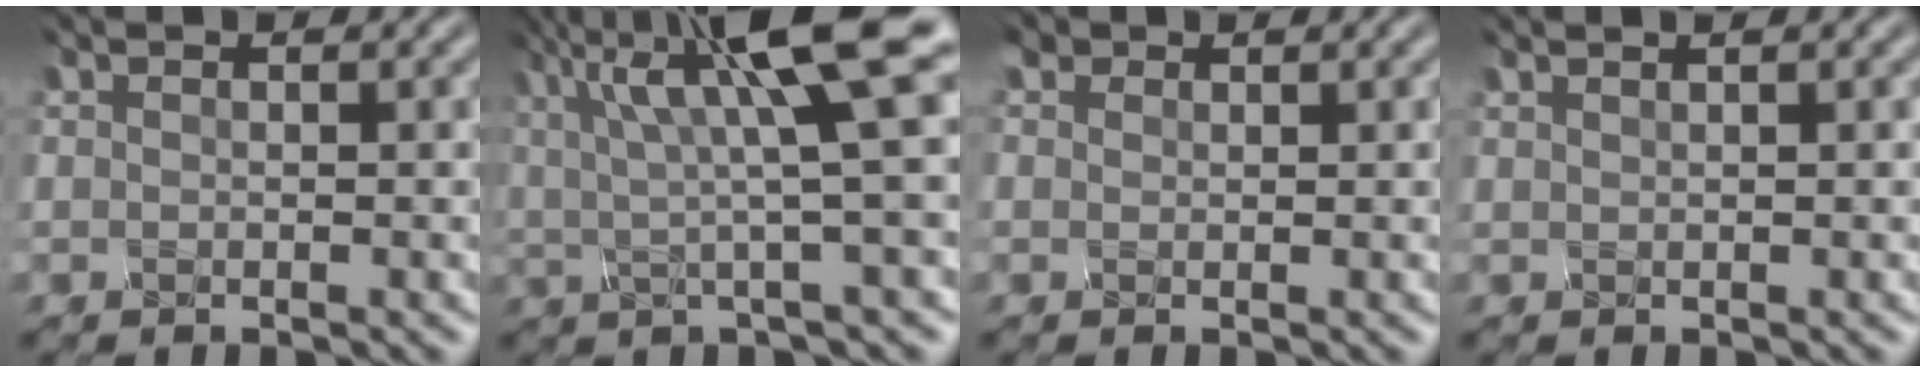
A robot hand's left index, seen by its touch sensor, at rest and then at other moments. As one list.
[{"total": 9.9, "force": [3.4, 1.5, 9.2], "torque": [-0.169, 0.012, 0.068]}, {"total": 0.7, "force": [0.2, 0.0, -0.6], "torque": [-0.002, 0.002, 0.018]}, {"total": 1.8, "force": [1.2, 0.7, 1.2], "torque": [-0.005, 0.021, 0.001]}]